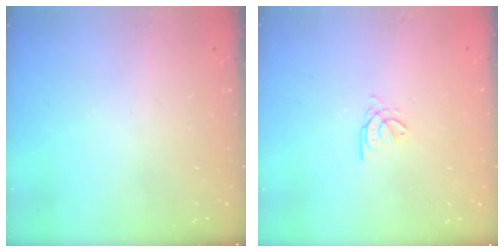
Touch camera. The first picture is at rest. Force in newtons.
{"total": 2.7, "press": 2.7, "slide": 0.4}